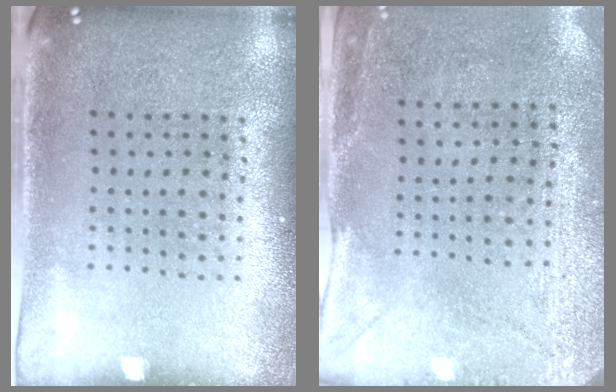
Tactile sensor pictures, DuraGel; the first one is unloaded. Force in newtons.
{"total": 3.0, "press": 2.3, "slide": 1.9}